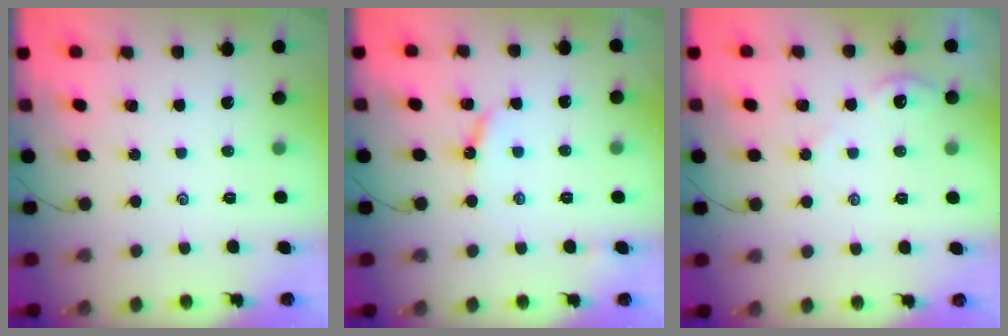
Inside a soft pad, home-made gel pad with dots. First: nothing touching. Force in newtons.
{"total": 6.6, "press": 6.6, "slide": 0.7}
{"total": 2.4, "press": 2.4, "slide": 0.4}